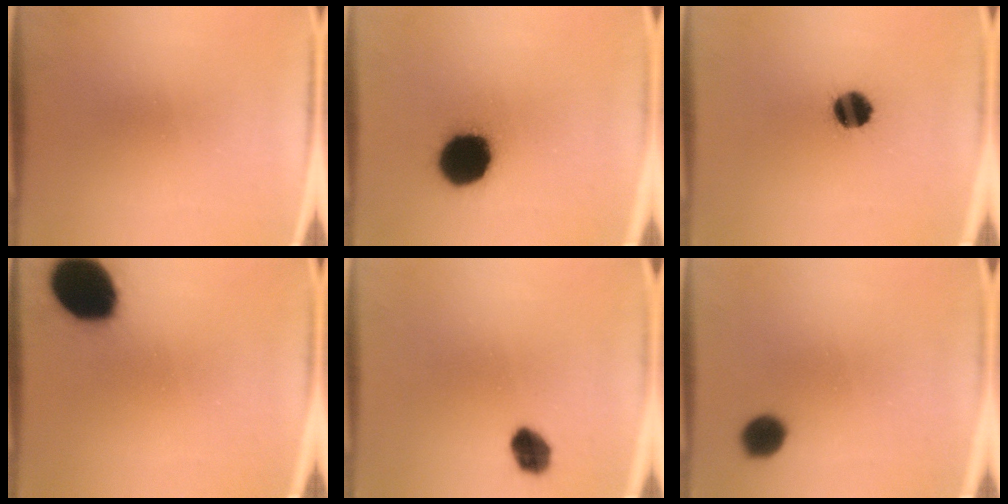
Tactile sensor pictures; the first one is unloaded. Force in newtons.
{"total": 17.0}
{"total": 7.9}
{"total": 18.1}
{"total": 5.6}
{"total": 5.5}